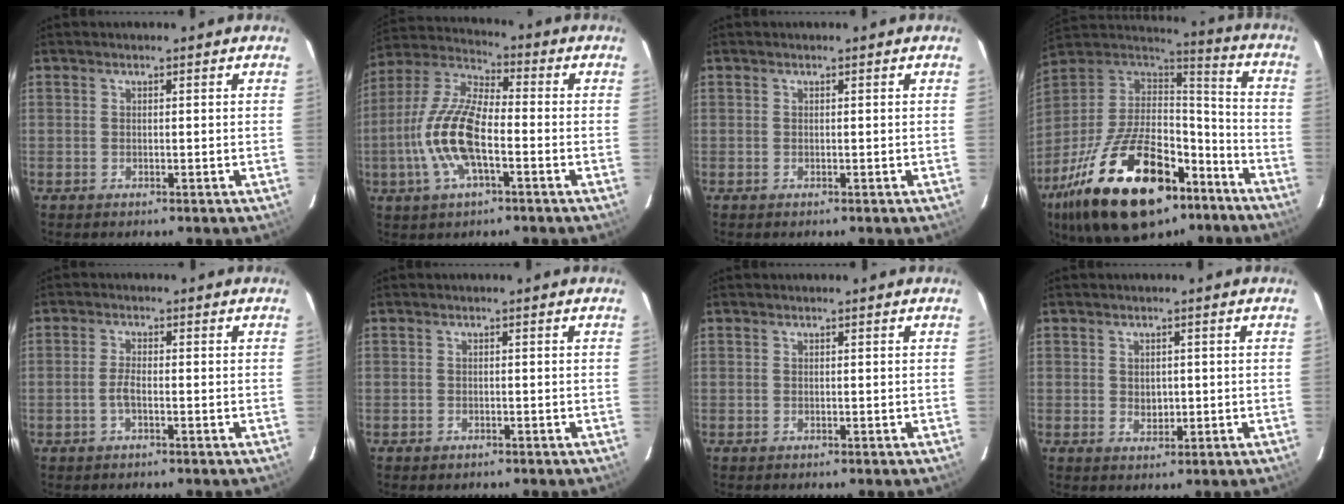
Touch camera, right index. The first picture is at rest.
{"total": 14.5, "force": [-3.8, 5.4, 12.9], "torque": [-0.272, 0.002, -0.080]}
{"total": 0.0}
{"total": 32.0, "force": [-18.8, 15.0, 21.1], "torque": [-0.401, -0.011, -0.290]}
{"total": 2.6, "force": [-1.0, 0.8, 2.2], "torque": [-0.049, 0.002, -0.020]}
{"total": 1.2, "force": [-0.7, 0.9, 0.2], "torque": [-0.006, 0.001, -0.009]}
{"total": 0.0}
{"total": 2.7, "force": [-0.1, 2.1, 1.6], "torque": [-0.023, 0.001, 0.003]}